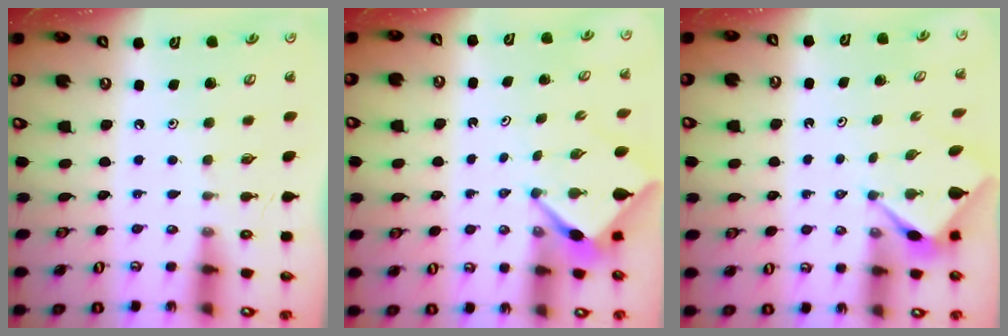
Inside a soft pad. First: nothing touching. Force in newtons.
{"total": 2.8, "press": 2.8, "slide": 0.3}
{"total": 3.3, "press": 3.2, "slide": 0.3}